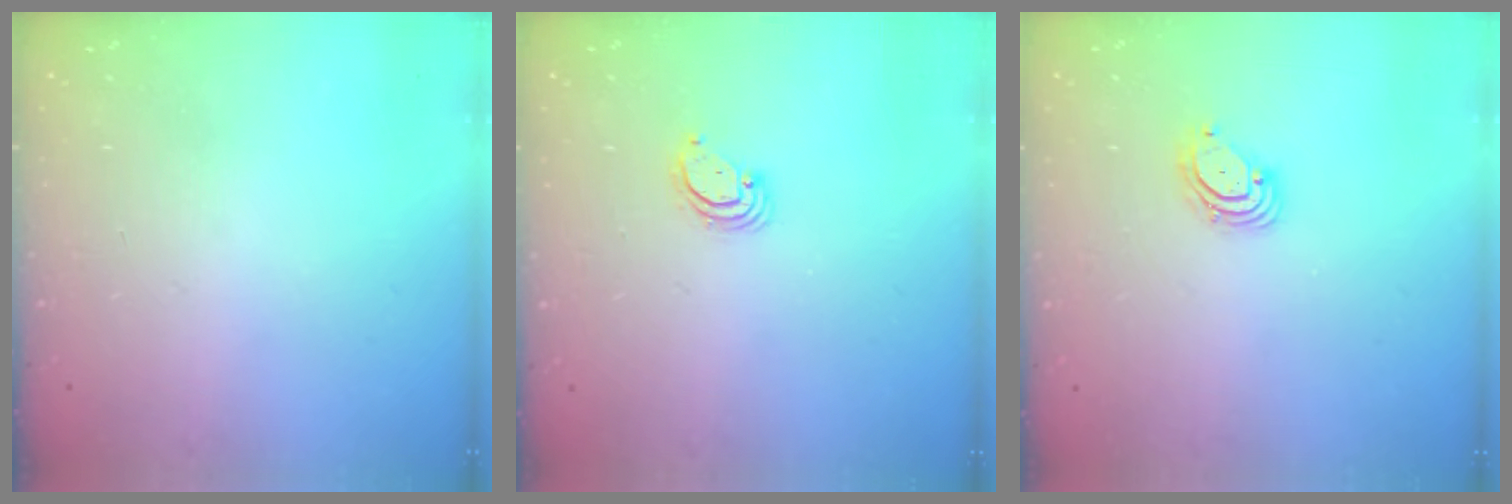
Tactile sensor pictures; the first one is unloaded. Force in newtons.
{"total": 2.9, "press": 2.9, "slide": 0.3}
{"total": 3.4, "press": 3.4, "slide": 0.3}